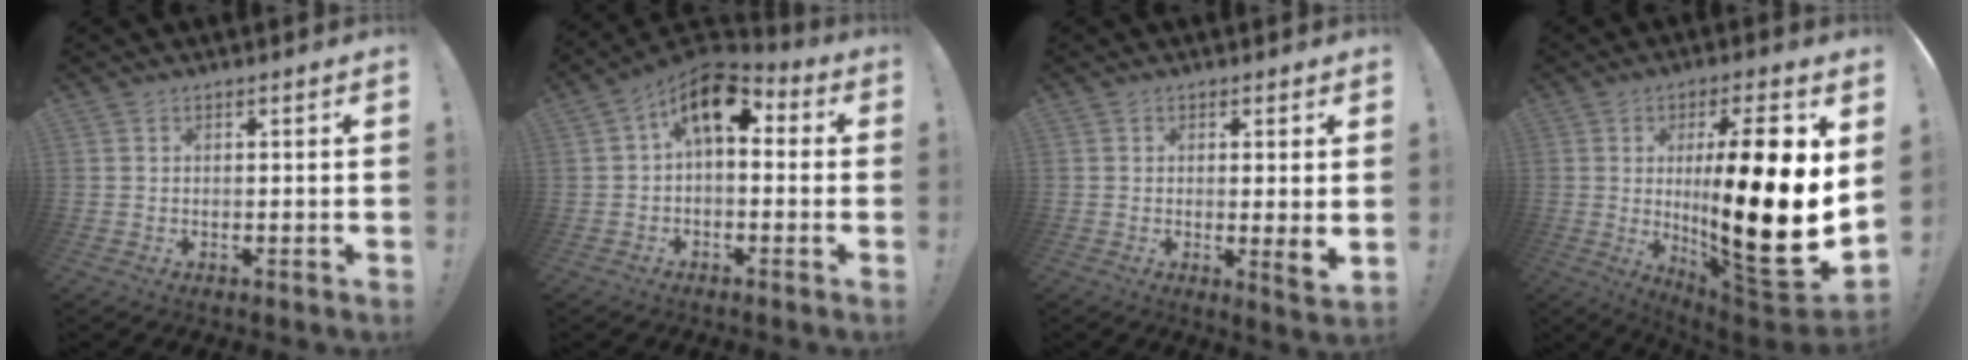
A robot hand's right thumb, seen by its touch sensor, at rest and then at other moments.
{"total": 11.3, "force": [3.9, 5.9, 8.8], "torque": [-0.129, -0.010, 0.073]}
{"total": 4.3, "force": [0.4, -0.4, 4.2], "torque": [-0.048, -0.021, 0.007]}
{"total": 24.8, "force": [1.2, 4.4, 24.3], "torque": [-0.392, -0.029, 0.018]}